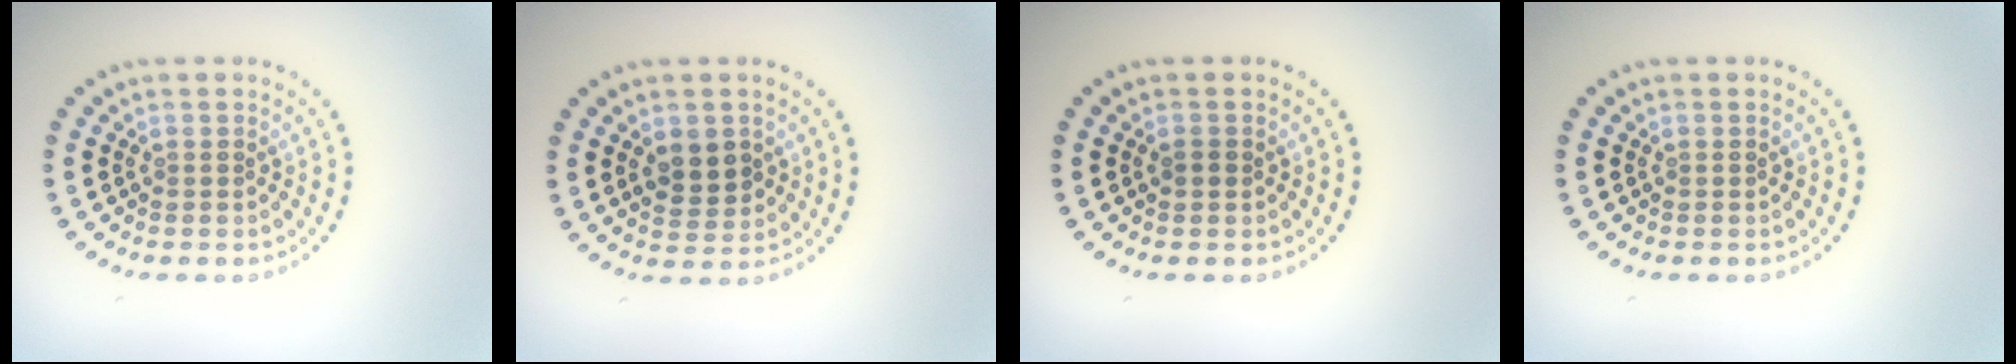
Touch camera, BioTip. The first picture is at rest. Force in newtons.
{"total": 2.9, "press": 2.8, "slide": 0.4}
{"total": 0.9, "press": 0.9, "slide": 0.3}
{"total": 0.0}